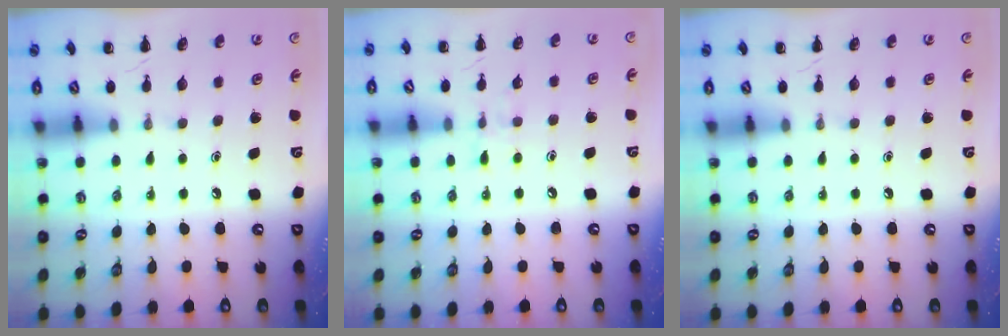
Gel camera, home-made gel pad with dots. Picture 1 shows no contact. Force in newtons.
{"total": 4.4, "press": 4.3, "slide": 1.2}
{"total": 0.0}